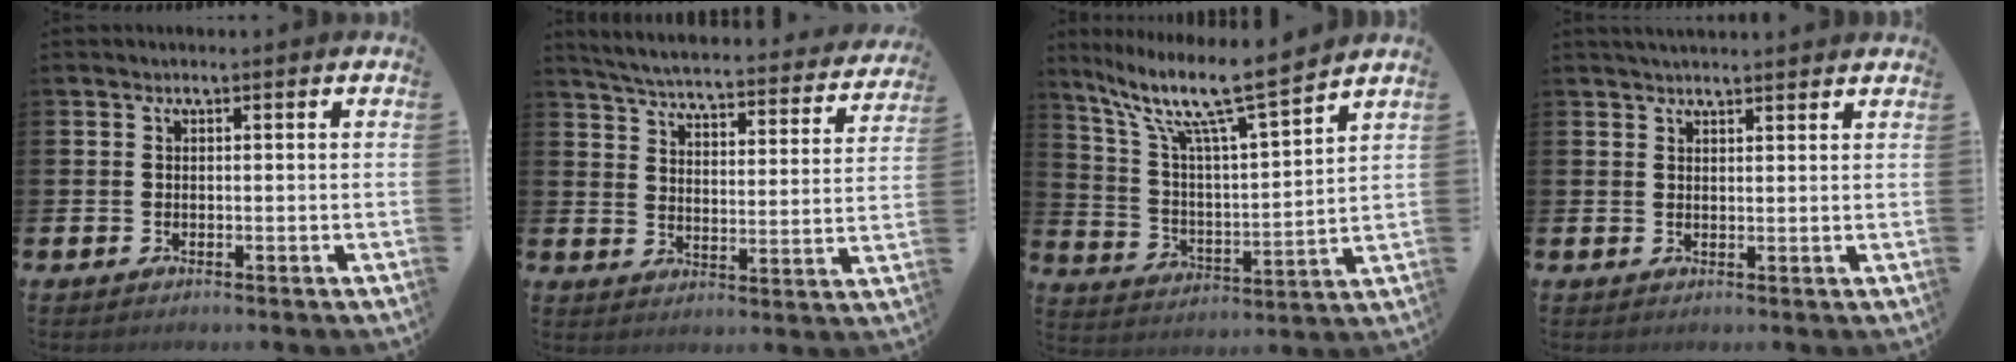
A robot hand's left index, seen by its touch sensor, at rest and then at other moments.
{"total": 4.9, "force": [4.6, 0.5, 1.4], "torque": [-0.050, -0.043, 0.074]}
{"total": 11.2, "force": [9.2, 1.4, 6.1], "torque": [-0.150, -0.060, 0.150]}
{"total": 2.4, "force": [2.4, 0.2, 0.4], "torque": [-0.007, -0.008, 0.042]}